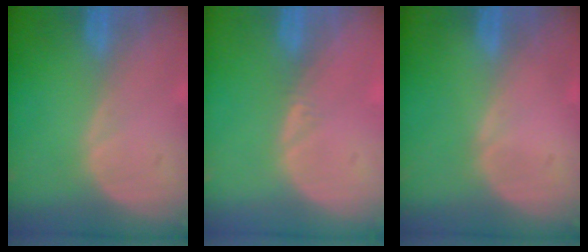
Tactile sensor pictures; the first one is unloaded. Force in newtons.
{"total": 0.5, "press": 0.5, "slide": 0.2}
{"total": 0.0}